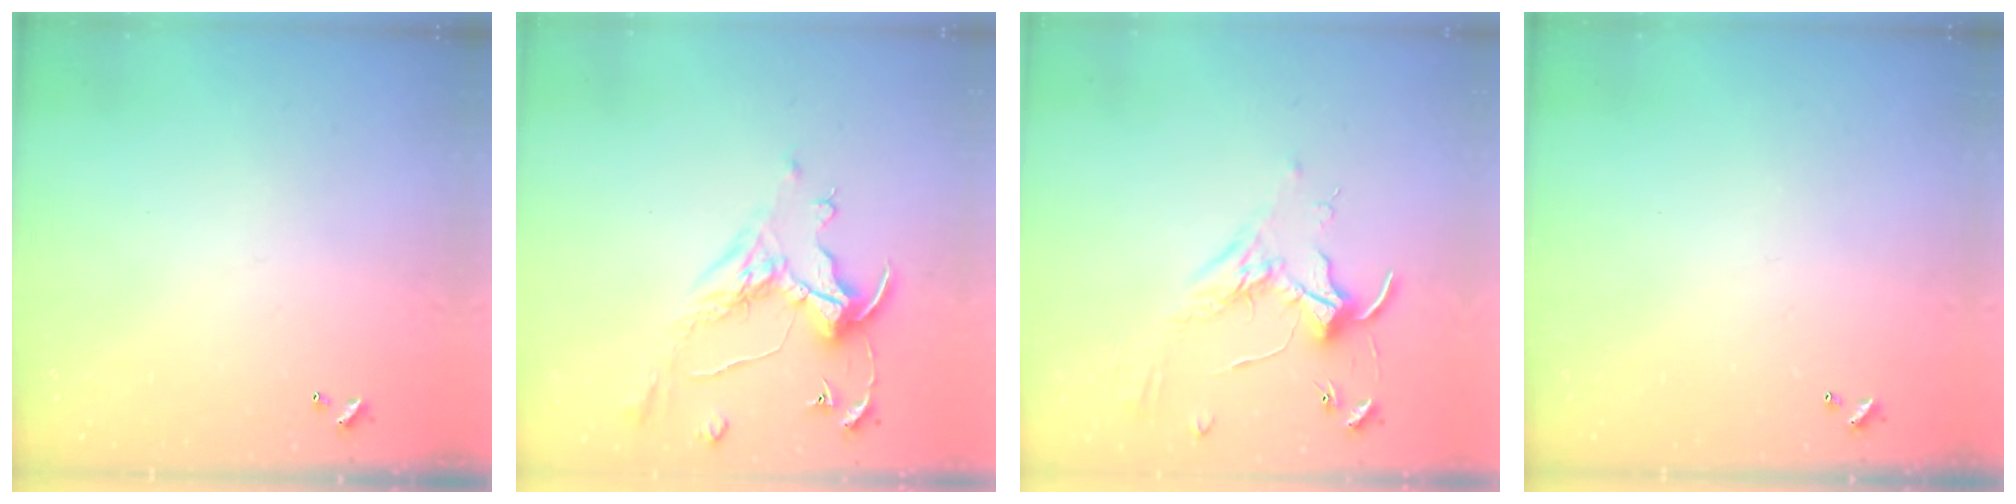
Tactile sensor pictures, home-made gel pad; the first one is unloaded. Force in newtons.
{"total": 0.9, "press": 0.7, "slide": 0.5}
{"total": 1.8, "press": 1.7, "slide": 0.4}
{"total": 0.0}